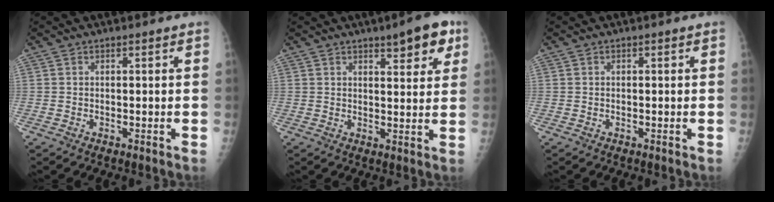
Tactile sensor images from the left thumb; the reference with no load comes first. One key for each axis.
{"total": 7.7, "fx": 4.4, "fy": 2.7, "fz": 5.8, "tx": -0.052, "ty": -0.017, "tz": 0.053}
{"total": 0.0}